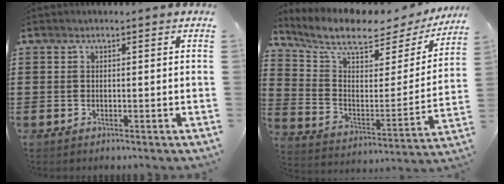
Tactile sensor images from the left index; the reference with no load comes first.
{"total": 8.7, "force": [7.1, 2.4, 4.4], "torque": [-0.111, -0.046, 0.118]}